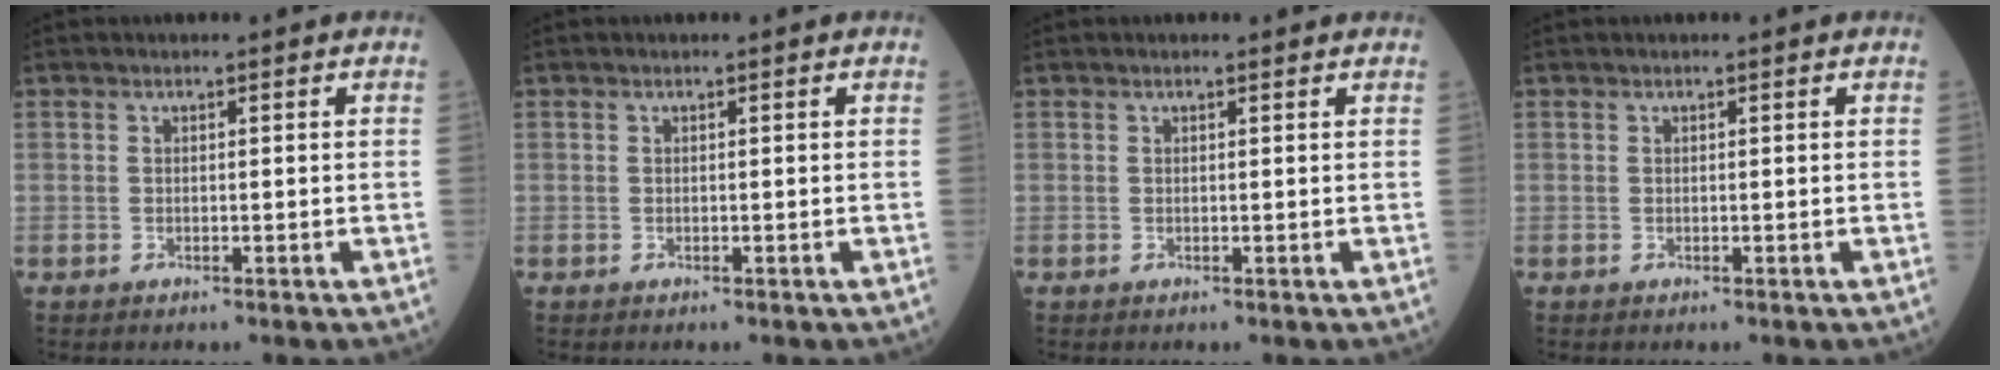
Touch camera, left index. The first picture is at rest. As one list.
[{"total": 0.0}, {"total": 0.9, "force": [0.8, 0.4, 0.3], "torque": [-0.013, 0.008, 0.013]}, {"total": 0.0}]